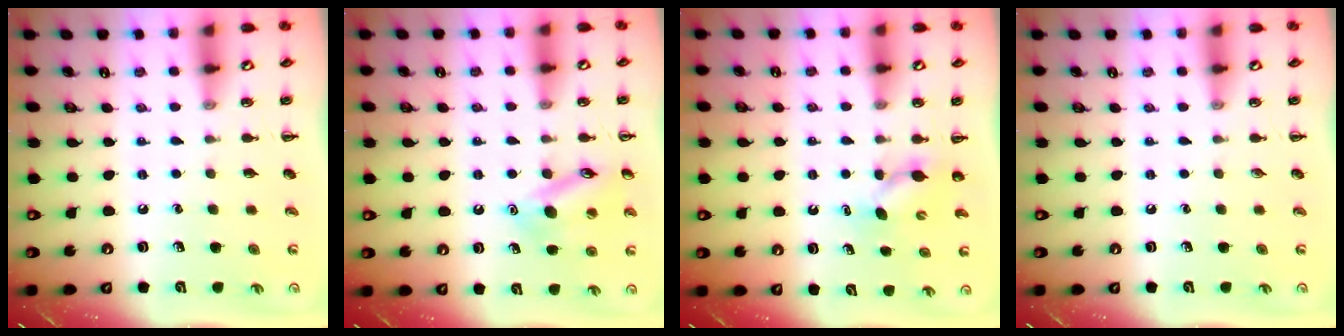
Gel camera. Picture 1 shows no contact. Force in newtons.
{"total": 13.4, "press": 13.3, "slide": 1.4}
{"total": 3.9, "press": 3.8, "slide": 1.0}
{"total": 0.0}